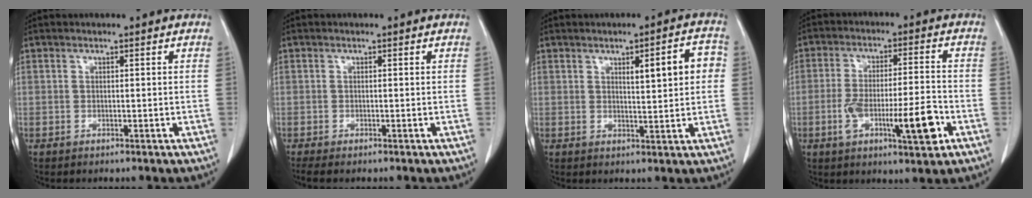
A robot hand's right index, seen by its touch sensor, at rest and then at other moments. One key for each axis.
{"total": 1.7, "fx": -1.5, "fy": 0.1, "fz": 0.9, "tx": -0.014, "ty": -0.005, "tz": -0.023}
{"total": 6.4, "fx": 1.5, "fy": 1.3, "fz": 6.1, "tx": -0.084, "ty": 0.014, "tz": 0.022}
{"total": 11.3, "fx": -3.9, "fy": 1.9, "fz": 10.4, "tx": -0.178, "ty": 0.002, "tz": -0.059}